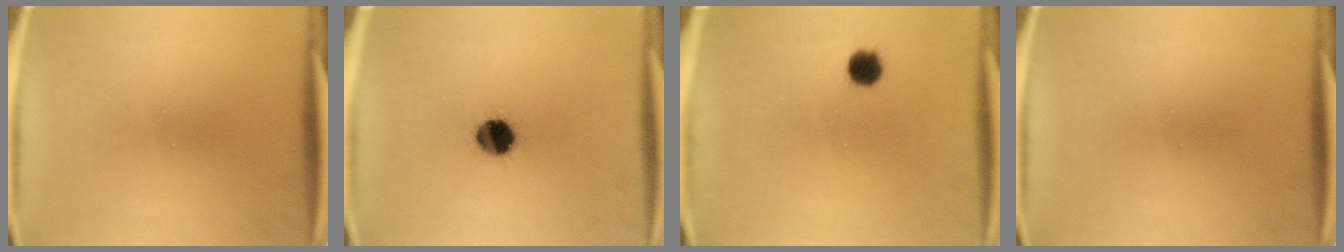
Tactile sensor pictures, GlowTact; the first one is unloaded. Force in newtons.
{"total": 8.0}
{"total": 4.1}
{"total": 0.0}